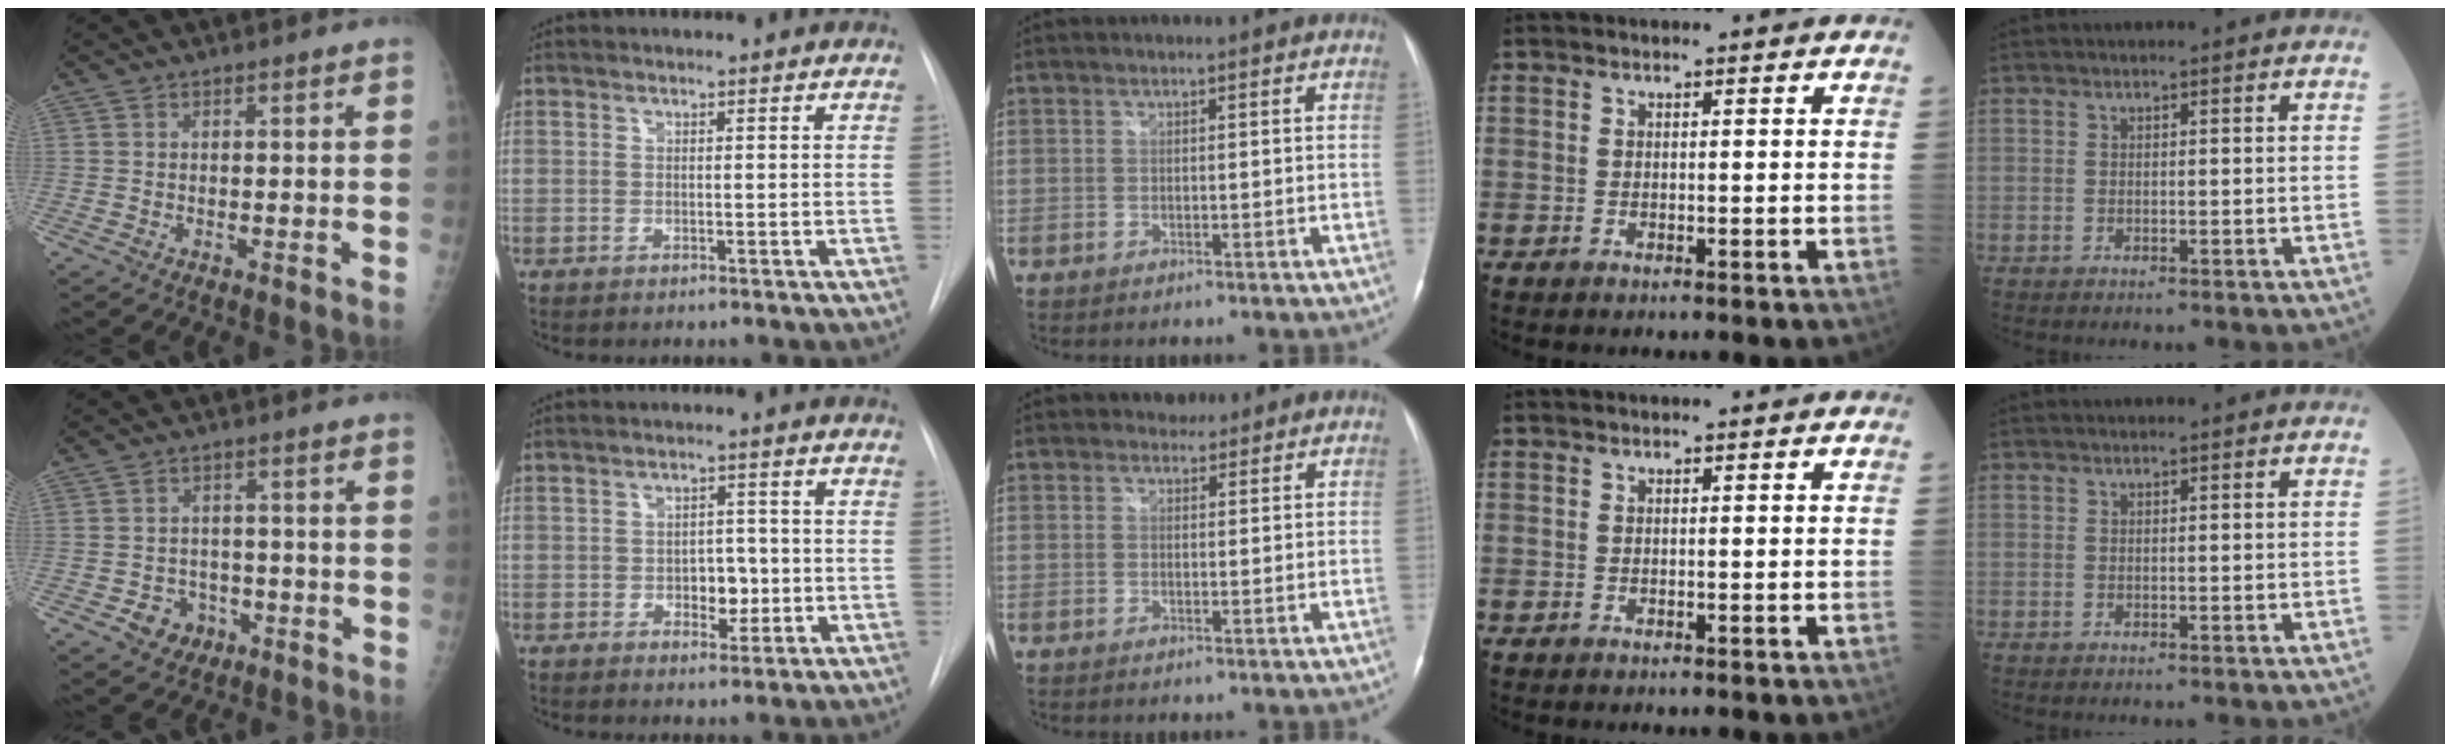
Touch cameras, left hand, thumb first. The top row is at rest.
{"thumb": {"total": 5.0, "force": [-2.3, 4.2, 1.5], "torque": [0.001, 0.017, -0.029]}, "index": {"total": 4.3, "force": [-0.9, 2.7, 3.2], "torque": [-0.035, 0.005, -0.007]}, "middle": {"total": 1.9, "force": [1.5, 1.1, -0.1], "torque": [0.004, 0.005, 0.019]}}